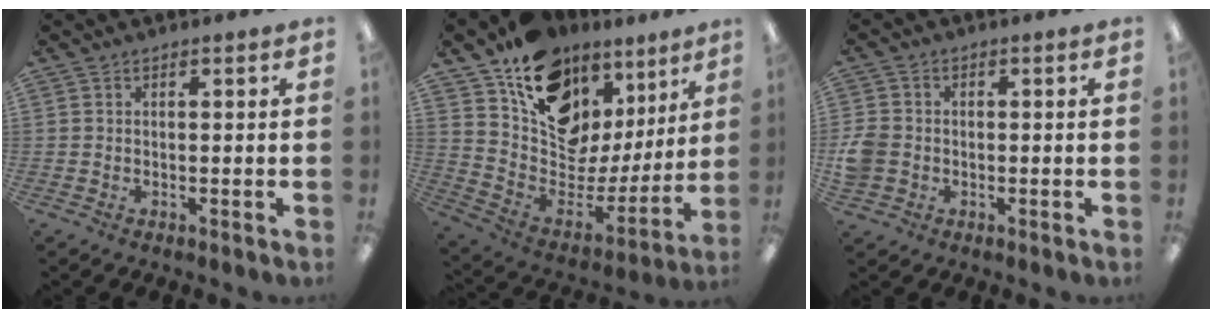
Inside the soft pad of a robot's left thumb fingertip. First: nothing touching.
{"total": 14.7, "force": [10.6, 8.2, 5.9], "torque": [-0.110, -0.090, 0.194]}
{"total": 5.2, "force": [-1.0, 4.6, 2.2], "torque": [-0.052, 0.010, -0.016]}